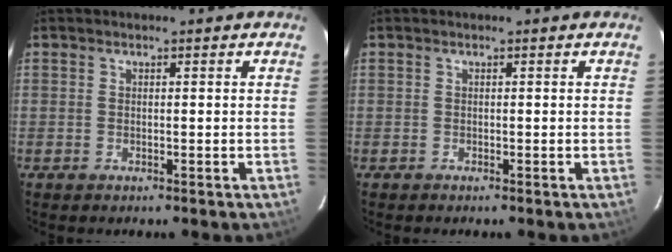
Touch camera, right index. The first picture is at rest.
{"total": 0.6, "force": [-0.3, 0.5, -0.2], "torque": [0.000, 0.002, -0.005]}